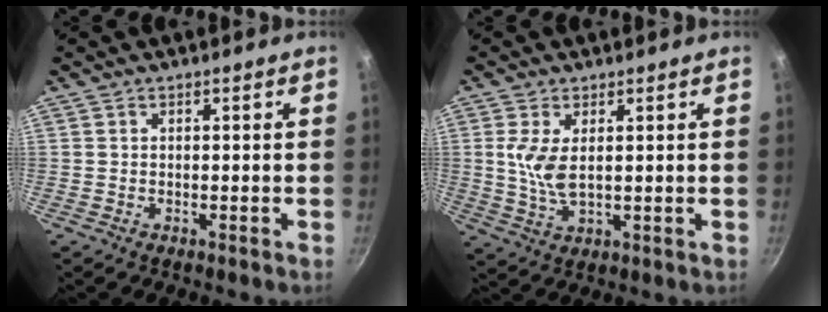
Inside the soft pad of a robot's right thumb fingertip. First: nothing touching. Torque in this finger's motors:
{"motor_torque": [-0.22, 0.97, 0.64, 0.10, 0.14]}